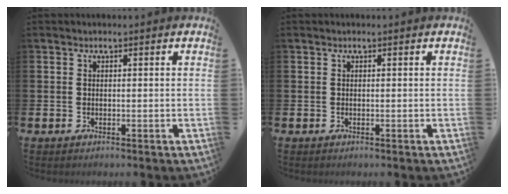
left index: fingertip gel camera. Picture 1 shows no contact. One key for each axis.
{"total": 0.0}